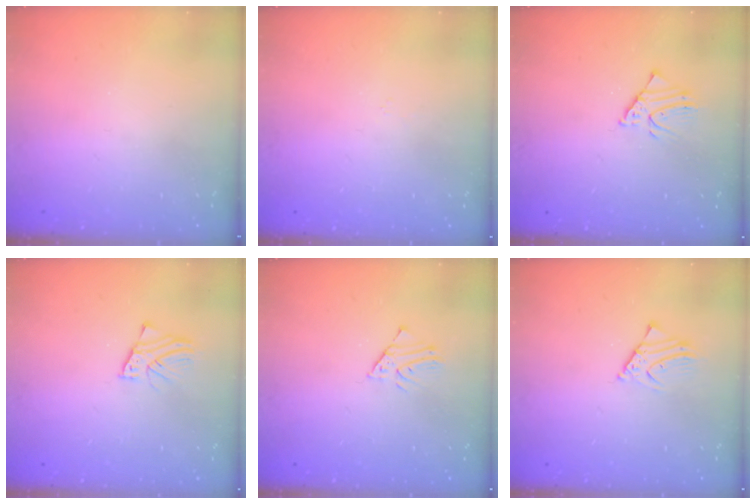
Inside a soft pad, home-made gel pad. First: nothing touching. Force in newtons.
{"total": 3.0, "press": 3.0, "slide": 0.1}
{"total": 1.7, "press": 1.7, "slide": 0.0}
{"total": 2.5, "press": 2.5, "slide": 0.2}
{"total": 1.8, "press": 1.8, "slide": 0.2}
{"total": 3.0, "press": 3.0, "slide": 0.3}